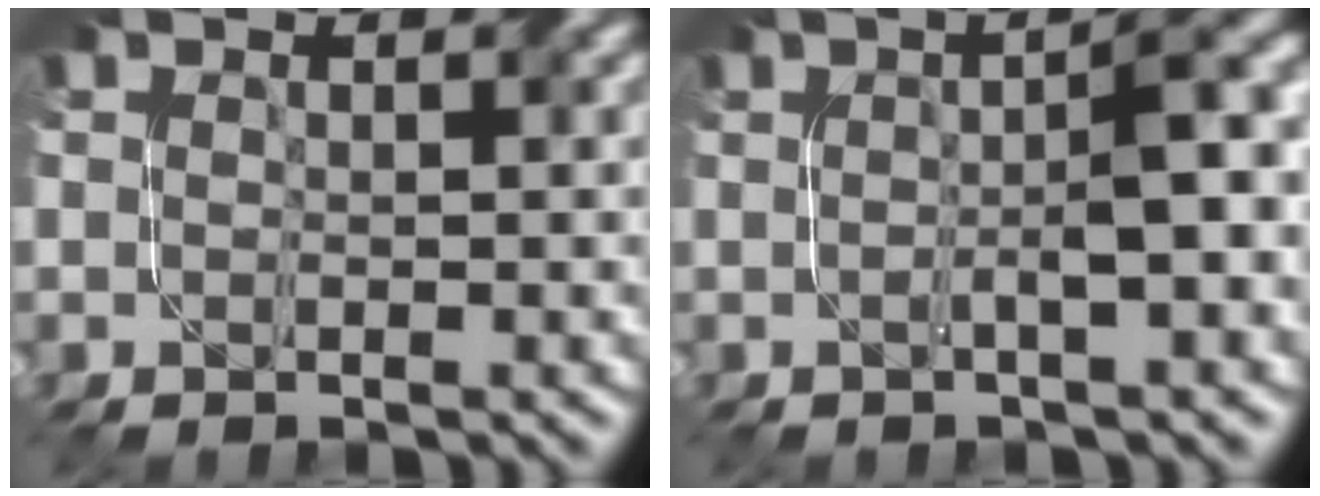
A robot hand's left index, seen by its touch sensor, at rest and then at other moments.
{"total": 5.8, "force": [0.1, 1.0, 5.7], "torque": [-0.075, 0.015, -0.002]}